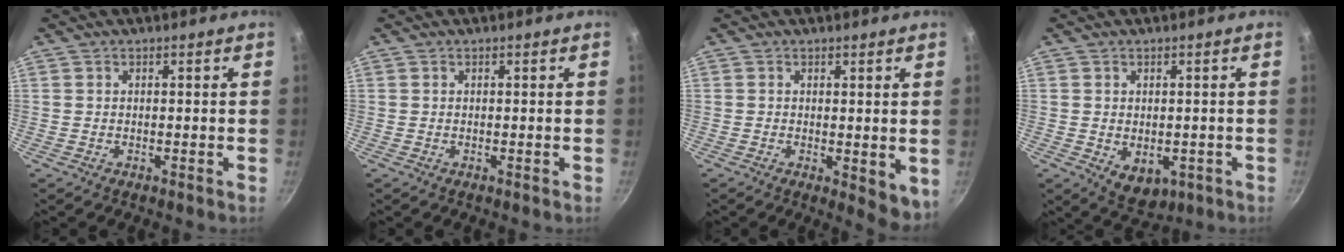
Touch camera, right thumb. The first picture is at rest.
{"total": 0.0}
{"total": 5.2, "force": [-0.5, 1.9, 4.8], "torque": [-0.058, -0.014, -0.003]}
{"total": 6.1, "force": [-1.5, 4.2, 4.1], "torque": [-0.045, 0.002, -0.004]}